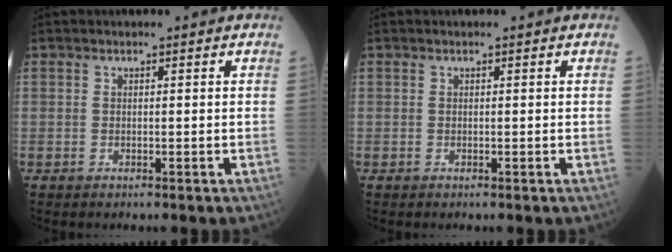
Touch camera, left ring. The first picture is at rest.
{"total": 0.0}